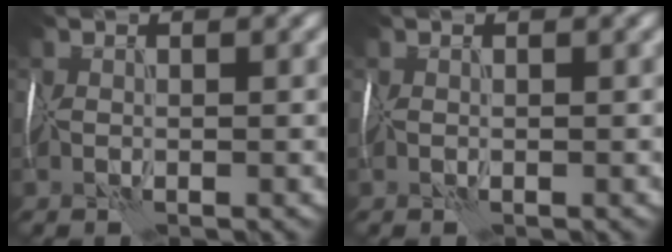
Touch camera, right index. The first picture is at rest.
{"total": 0.0}